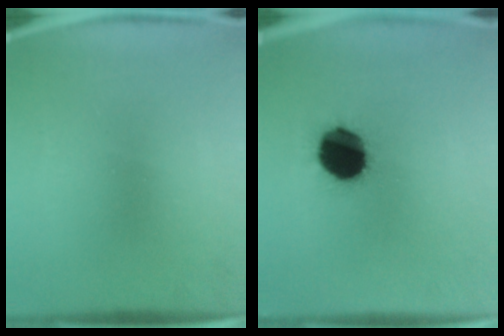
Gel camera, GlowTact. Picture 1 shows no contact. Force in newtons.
{"total": 14.9}